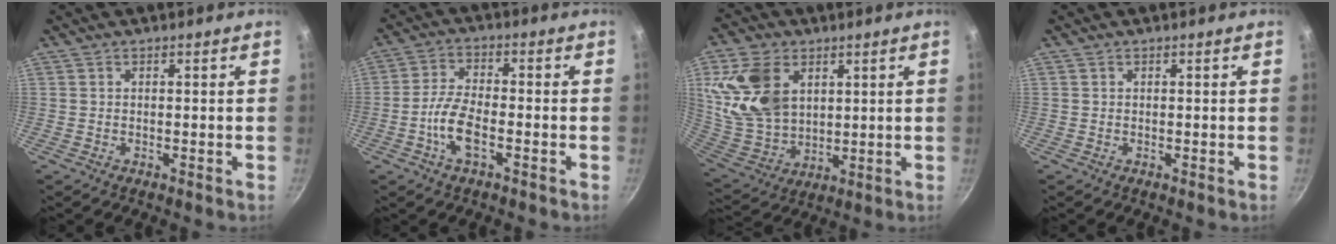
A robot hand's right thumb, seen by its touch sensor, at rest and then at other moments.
{"total": 6.9, "force": [-2.5, 2.7, 5.8], "torque": [-0.118, 0.019, -0.058]}
{"total": 16.6, "force": [5.3, 11.6, 10.7], "torque": [-0.193, -0.023, 0.117]}
{"total": 0.0}